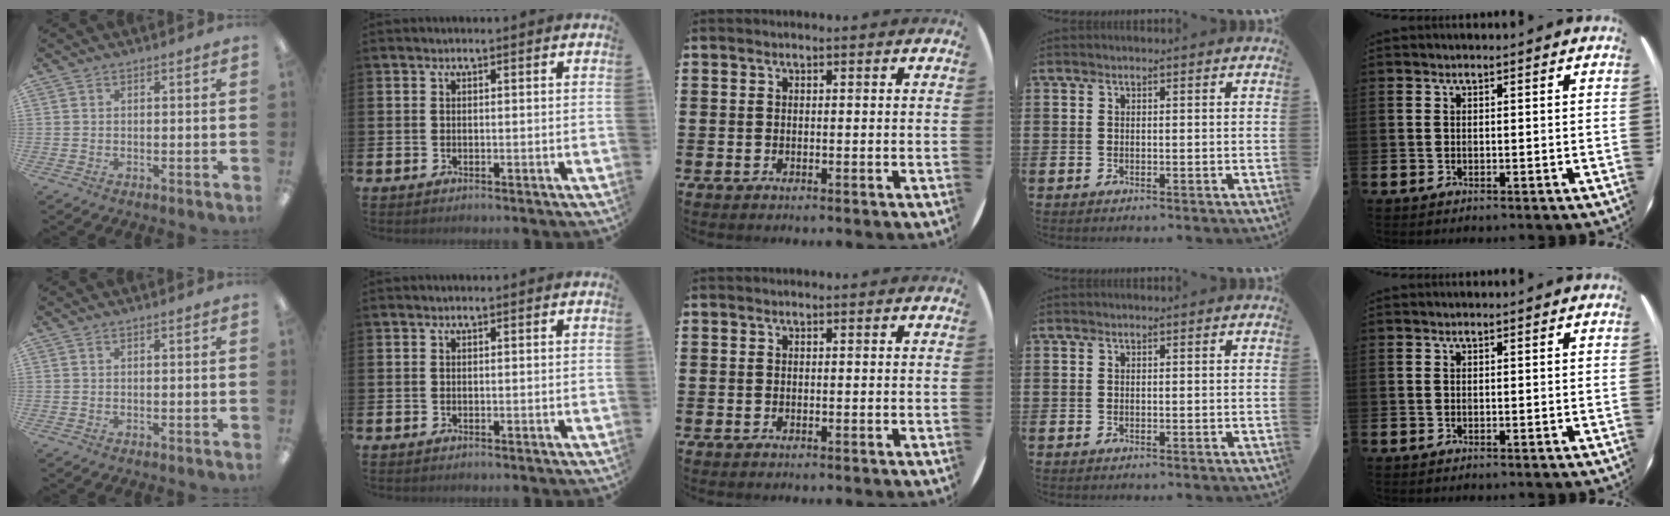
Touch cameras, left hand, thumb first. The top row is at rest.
{}